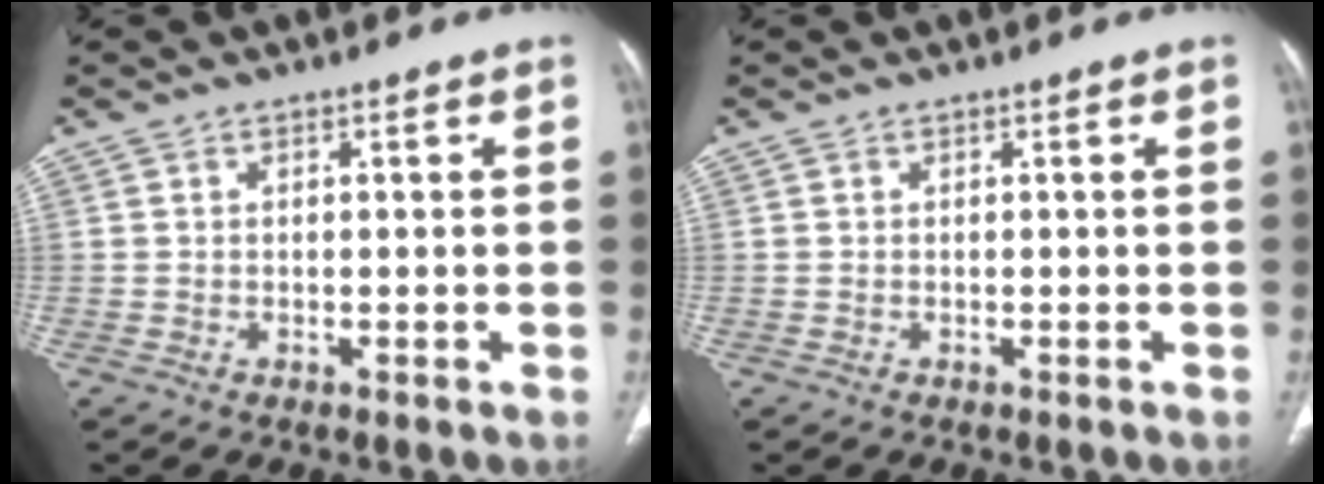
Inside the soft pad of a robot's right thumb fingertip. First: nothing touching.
{"total": 0.0}